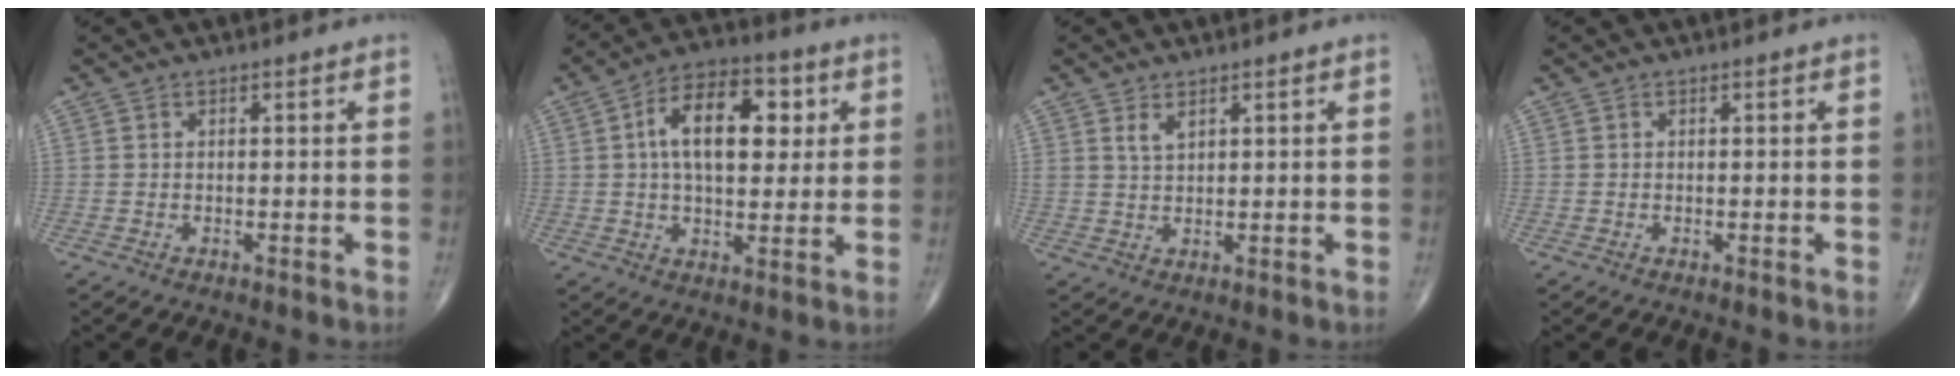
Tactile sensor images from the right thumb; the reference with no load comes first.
{"total": 14.8, "force": [3.3, 8.1, 11.9], "torque": [-0.166, 0.011, 0.047]}
{"total": 2.2, "force": [1.6, 1.3, 0.9], "torque": [-0.005, -0.013, 0.032]}
{"total": 0.0}